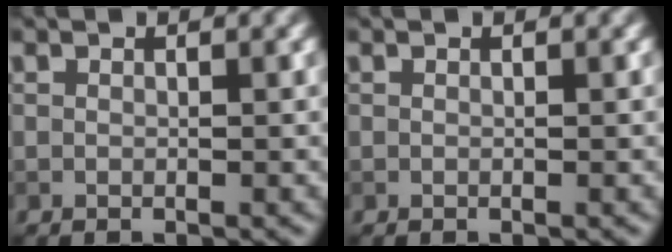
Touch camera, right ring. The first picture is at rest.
{"total": 0.0}